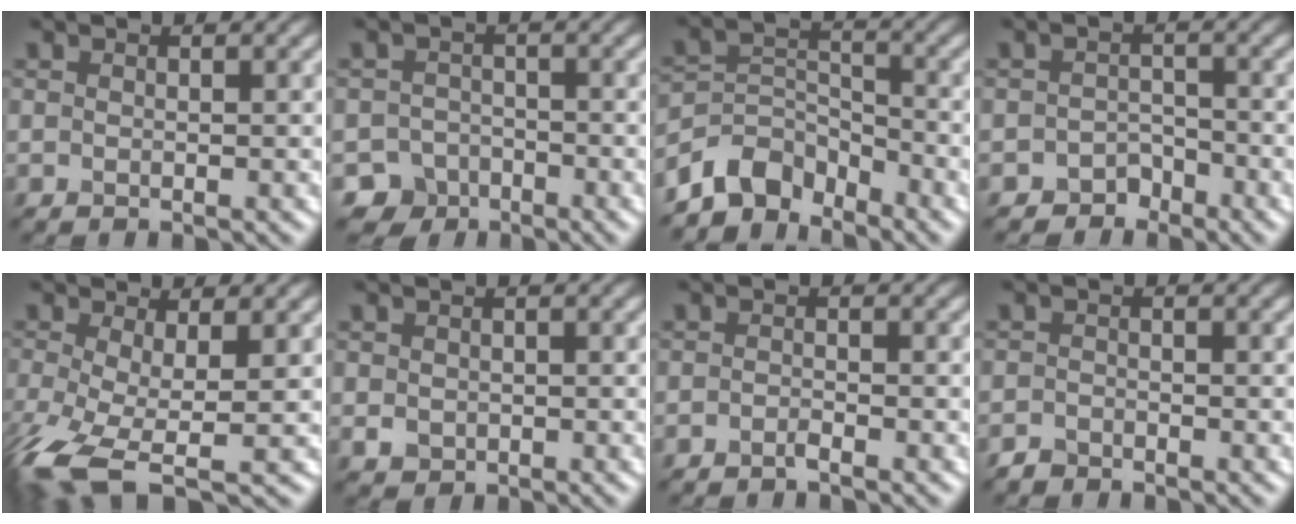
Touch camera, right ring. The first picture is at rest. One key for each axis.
{"total": 4.0, "fx": -2.9, "fy": 2.8, "fz": 0.3, "tx": 0.017, "ty": 0.001, "tz": -0.048}
{"total": 5.1, "fx": -4.3, "fy": 2.5, "fz": 1.3, "tx": -0.015, "ty": 0.000, "tz": -0.092}
{"total": 2.2, "fx": -1.7, "fy": 1.3, "fz": 0.2, "tx": 0.006, "ty": 0.010, "tz": -0.033}
{"total": 7.2, "fx": -3.2, "fy": 2.4, "fz": 6.0, "tx": -0.142, "ty": -0.023, "tz": -0.070}
{"total": 1.2, "fx": 0.0, "fy": 1.1, "fz": 0.5, "tx": -0.006, "ty": -0.004, "tz": -0.001}
{"total": 0.8, "fx": -0.6, "fy": 0.1, "fz": 0.4, "tx": -0.009, "ty": 0.003, "tz": -0.014}
{"total": 1.2, "fx": -1.1, "fy": 0.4, "fz": 0.0, "tx": 0.002, "ty": 0.002, "tz": -0.023}